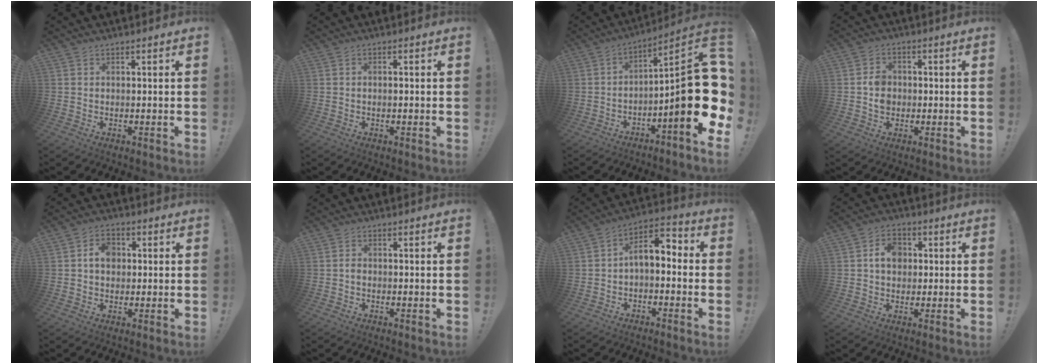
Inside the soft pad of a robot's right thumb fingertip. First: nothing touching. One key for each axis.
{"total": 0.6, "fx": -0.1, "fy": 0.2, "fz": 0.5, "tx": -0.011, "ty": 0.001, "tz": -0.001}
{"total": 19.5, "fx": -3.6, "fy": 3.3, "fz": 18.9, "tx": -0.273, "ty": 0.014, "tz": -0.056}
{"total": 5.0, "fx": -0.7, "fy": 4.2, "fz": 2.5, "tx": -0.029, "ty": 0.007, "tz": -0.014}
{"total": 6.3, "fx": 1.0, "fy": 4.8, "fz": 3.9, "tx": -0.062, "ty": 0.007, "tz": 0.017}
{"total": 1.0, "fx": -0.7, "fy": 0.4, "fz": 0.6, "tx": -0.015, "ty": 0.004, "tz": -0.013}
{"total": 6.5, "fx": -0.6, "fy": 3.8, "fz": 5.3, "tx": -0.087, "ty": 0.010, "tz": -0.005}
{"total": 7.2, "fx": 1.3, "fy": 5.6, "fz": 4.3, "tx": -0.063, "ty": 0.006, "tz": 0.022}